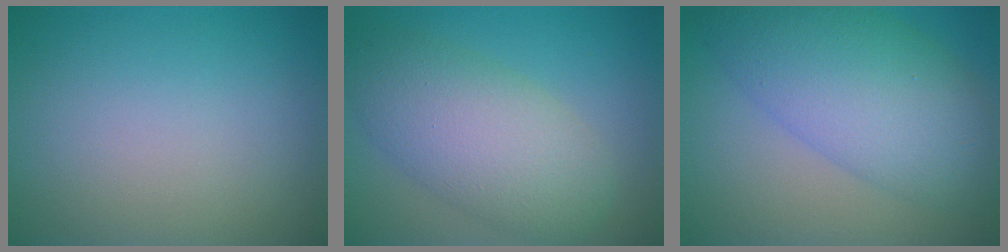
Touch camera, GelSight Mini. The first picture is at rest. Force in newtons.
{"total": 7.0, "press": 7.0, "slide": 0.2}
{"total": 8.7, "press": 8.7, "slide": 0.2}